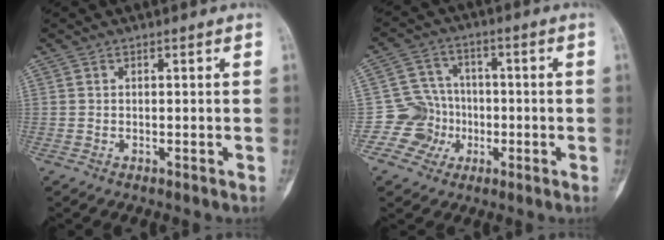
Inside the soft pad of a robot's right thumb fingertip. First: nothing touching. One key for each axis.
{"total": 8.3, "fx": -2.2, "fy": 8.0, "fz": 0.8, "tx": 0.035, "ty": 0.028, "tz": -0.044}